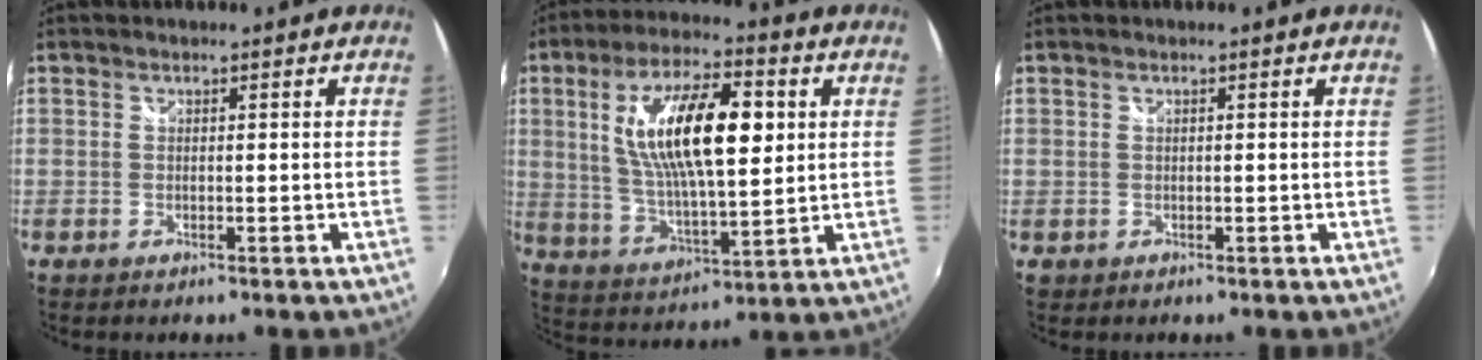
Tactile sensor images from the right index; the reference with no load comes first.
{"total": 18.1, "force": [4.1, 6.2, 16.5], "torque": [-0.301, 0.012, 0.077]}
{"total": 1.0, "force": [-0.1, 1.0, 0.1], "torque": [0.000, 0.000, -0.001]}